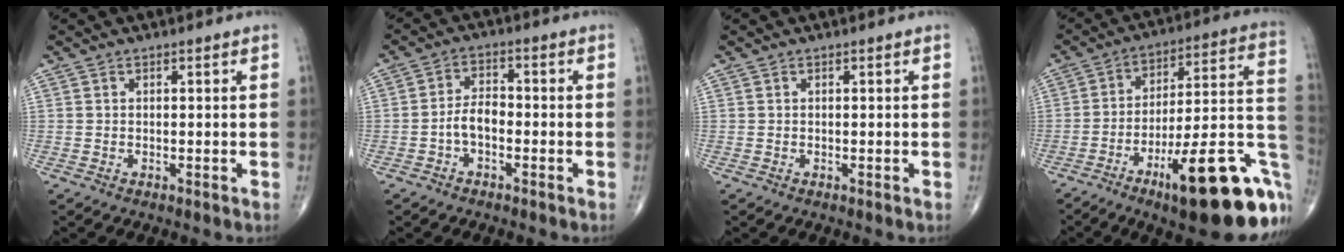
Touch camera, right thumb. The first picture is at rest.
{"total": 4.2, "force": [-1.6, 2.3, 3.2], "torque": [-0.051, 0.022, -0.034]}
{"total": 0.0}
{"total": 27.5, "force": [-11.2, 7.3, 24.0], "torque": [-0.268, 0.058, -0.155]}